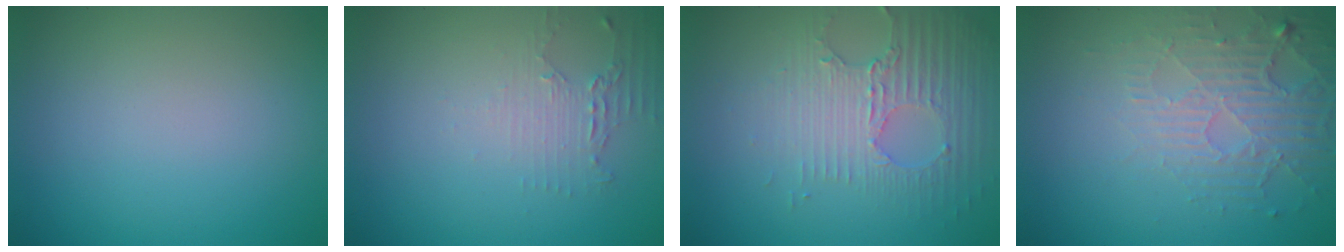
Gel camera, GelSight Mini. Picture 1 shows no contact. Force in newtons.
{"total": 2.2, "press": 1.6, "slide": 1.5}
{"total": 3.5, "press": 3.3, "slide": 1.2}
{"total": 5.3, "press": 3.3, "slide": 4.1}